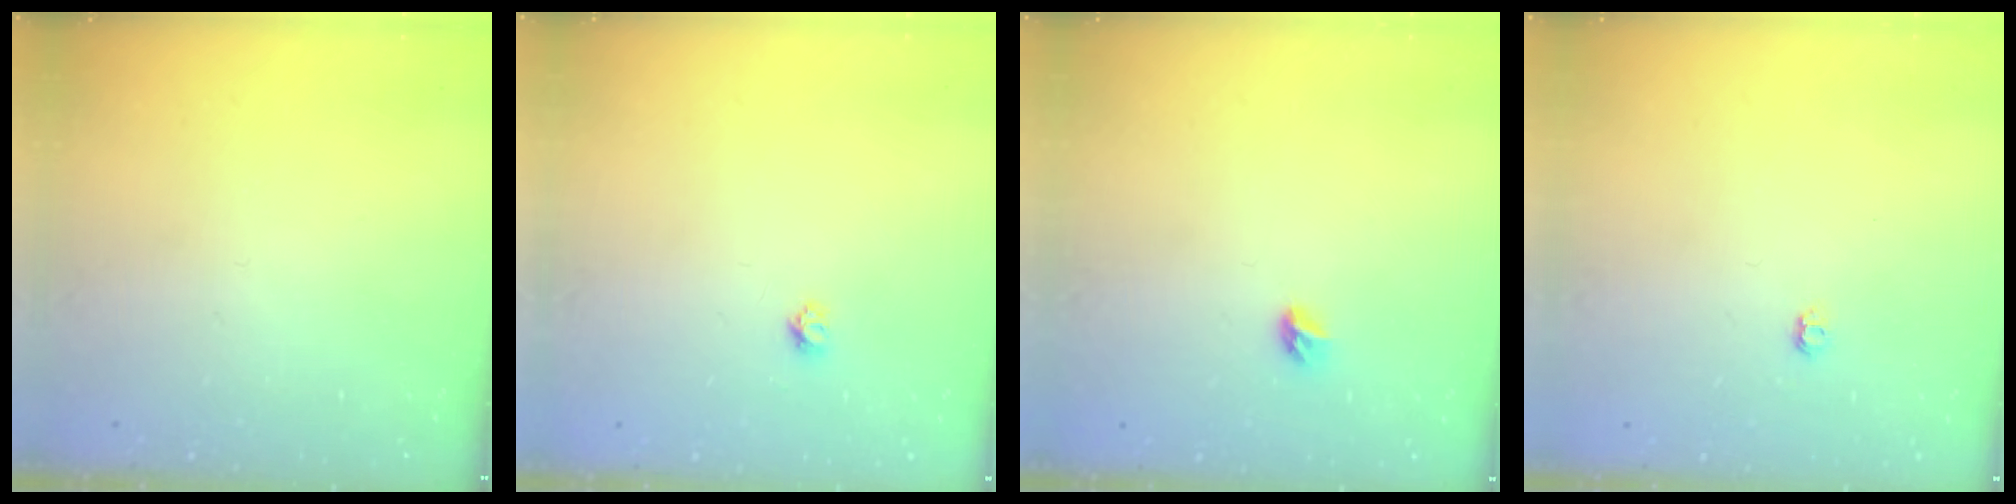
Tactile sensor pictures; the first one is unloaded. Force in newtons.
{"total": 3.4, "press": 3.4, "slide": 0.3}
{"total": 4.5, "press": 4.4, "slide": 0.9}
{"total": 3.9, "press": 3.8, "slide": 0.5}